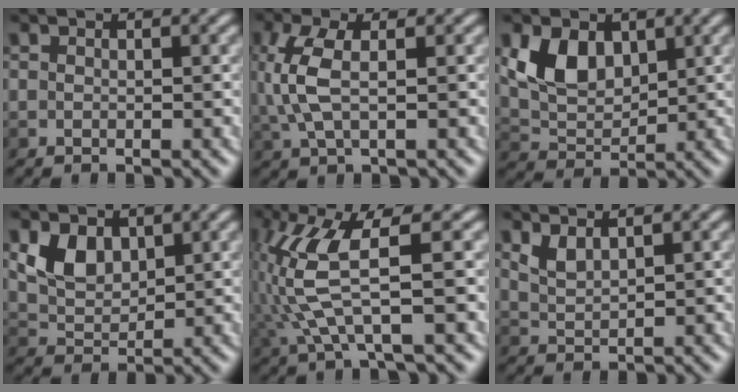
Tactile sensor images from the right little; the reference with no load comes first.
{"total": 5.8, "force": [-0.4, 2.9, 5.0], "torque": [-0.131, 0.003, -0.006]}
{"total": 4.5, "force": [1.1, 3.2, 3.0], "torque": [-0.062, -0.012, 0.021]}
{"total": 3.2, "force": [0.9, 2.3, 1.9], "torque": [-0.048, -0.013, 0.015]}
{"total": 6.9, "force": [-0.3, 1.5, 6.8], "torque": [-0.160, 0.008, -0.009]}
{"total": 1.4, "force": [0.6, 0.6, 1.1], "torque": [-0.031, -0.005, 0.017]}